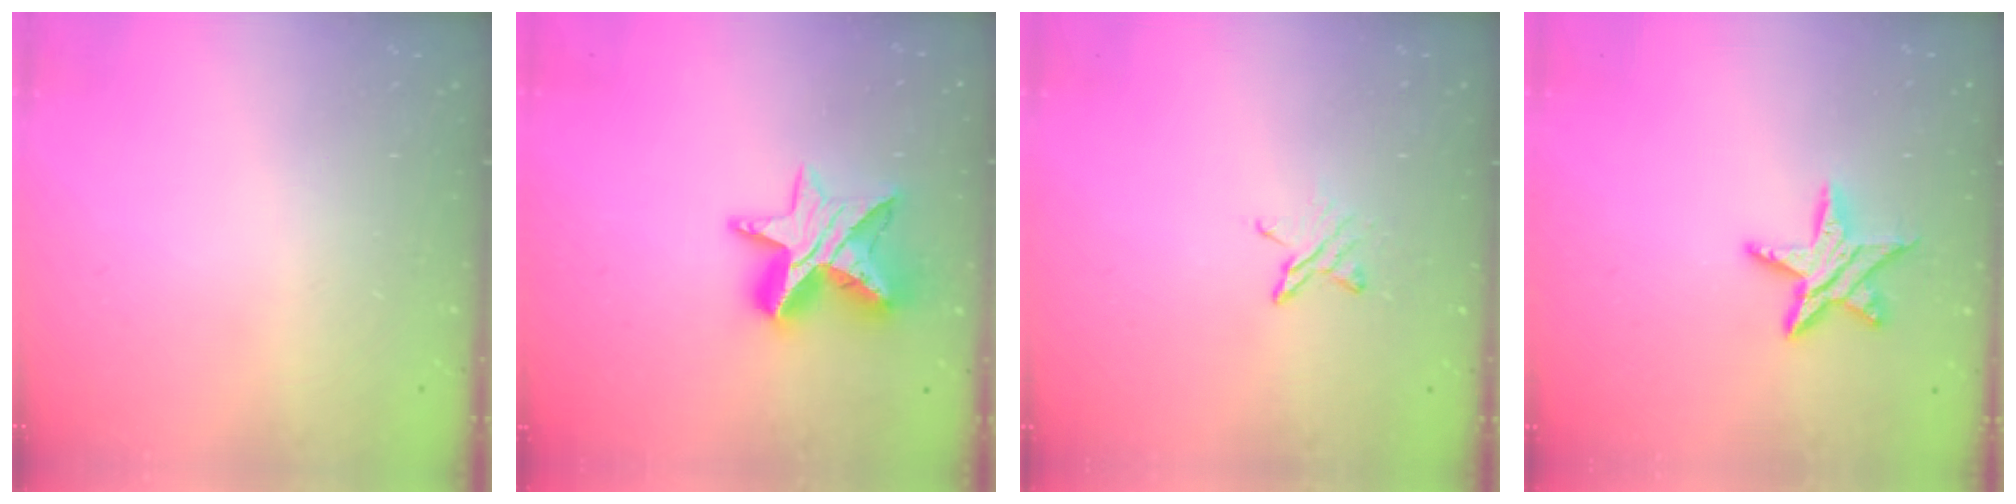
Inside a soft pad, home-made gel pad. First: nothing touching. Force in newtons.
{"total": 14.2, "press": 14.1, "slide": 1.1}
{"total": 3.8, "press": 3.7, "slide": 0.4}
{"total": 10.8, "press": 10.7, "slide": 0.7}